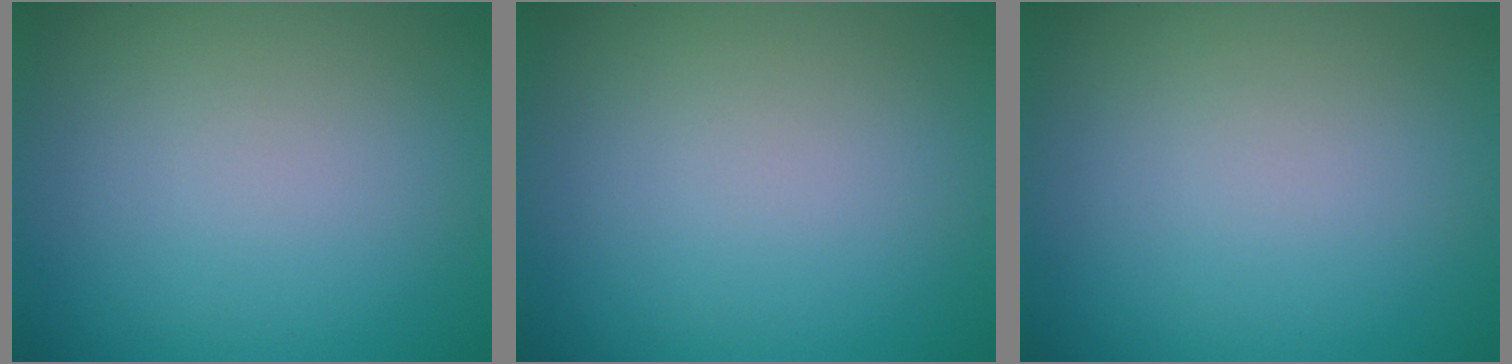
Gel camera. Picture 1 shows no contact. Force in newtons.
{"total": 0.0}
{"total": 0.0}